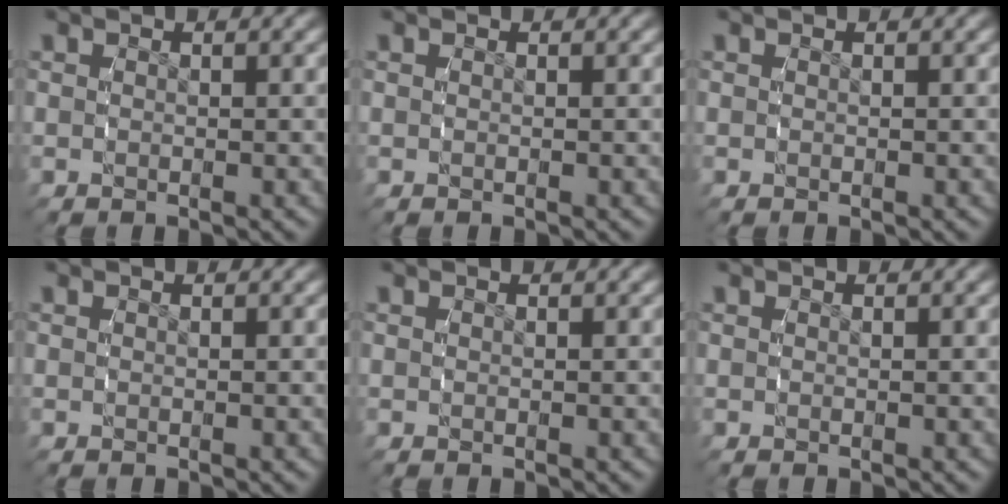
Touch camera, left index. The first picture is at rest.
{"total": 0.0}
{"total": 0.0}
{"total": 0.0}
{"total": 0.0}
{"total": 0.0}